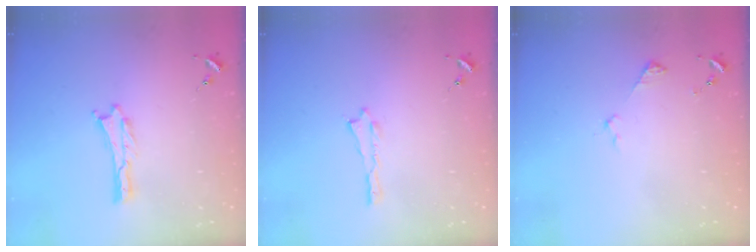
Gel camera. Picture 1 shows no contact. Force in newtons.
{"total": 0.0}
{"total": 2.9, "press": 2.9, "slide": 0.3}